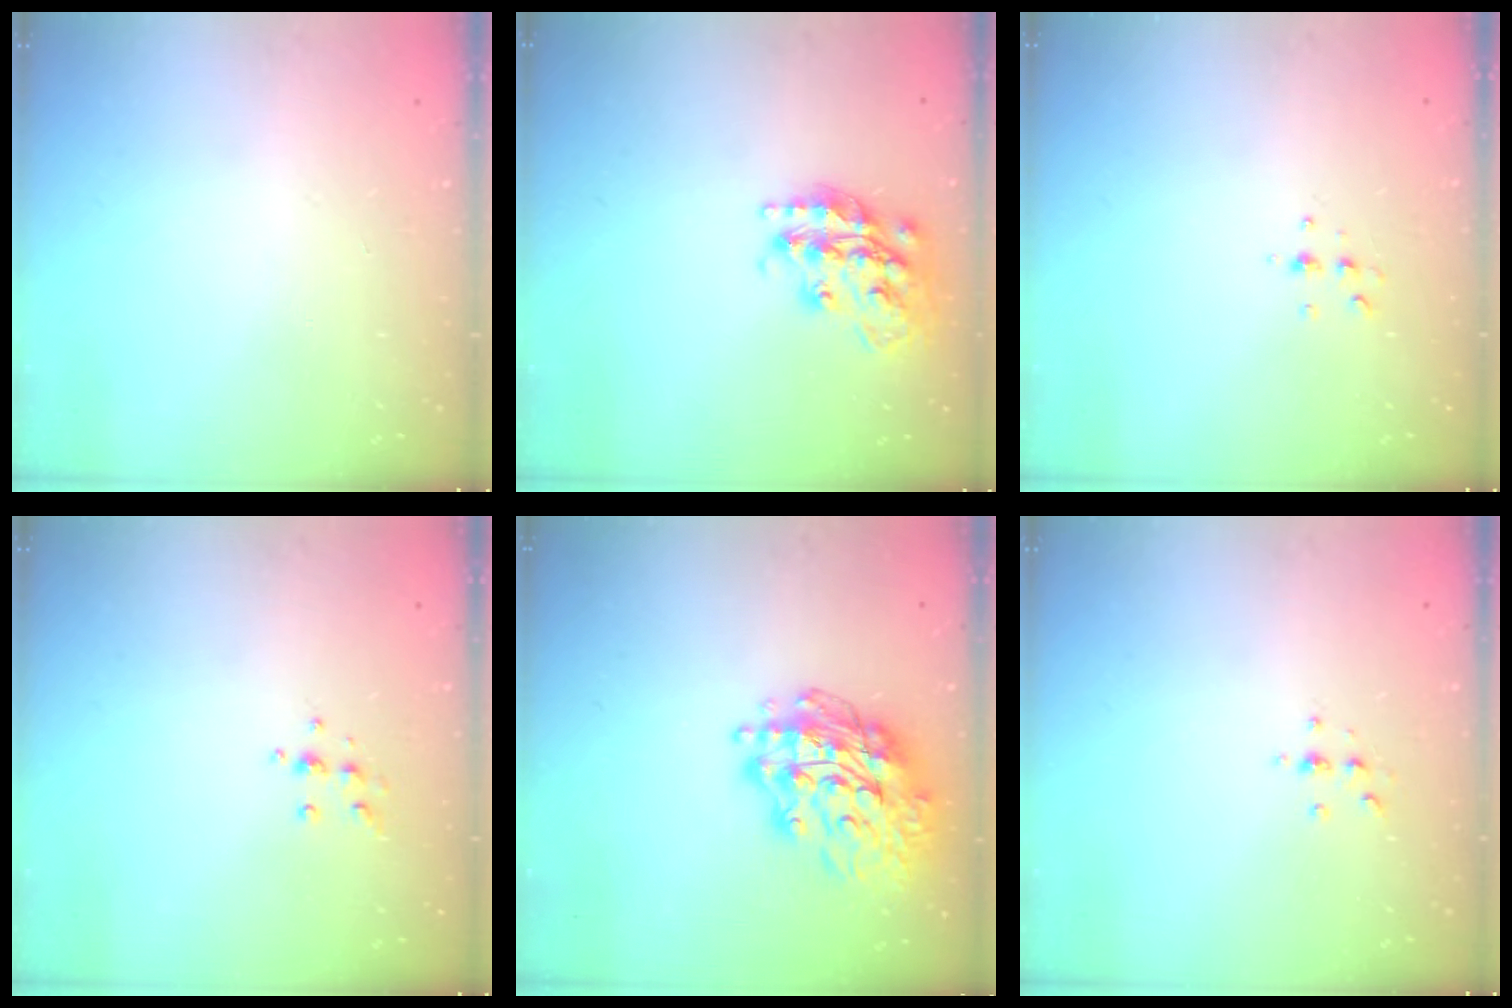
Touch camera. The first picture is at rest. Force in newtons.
{"total": 18.3, "press": 18.3, "slide": 1.0}
{"total": 4.7, "press": 4.6, "slide": 1.0}
{"total": 6.2, "press": 6.1, "slide": 0.7}
{"total": 18.9, "press": 18.8, "slide": 2.2}
{"total": 2.4, "press": 2.4, "slide": 0.3}